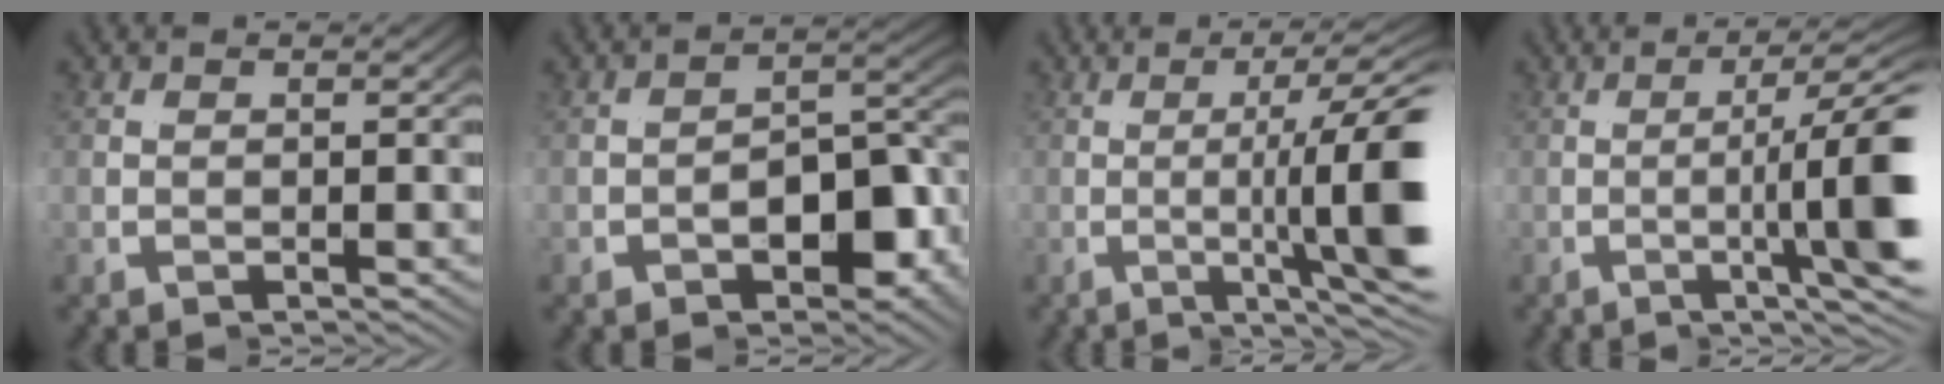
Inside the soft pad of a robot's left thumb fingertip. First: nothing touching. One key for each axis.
{"total": 6.8, "fx": -2.7, "fy": 3.2, "fz": 5.4, "tx": -0.098, "ty": -0.019, "tz": -0.025}
{"total": 8.7, "fx": 0.0, "fy": -3.6, "fz": 7.9, "tx": -0.094, "ty": 0.055, "tz": -0.027}
{"total": 7.7, "fx": 0.2, "fy": -3.4, "fz": 6.9, "tx": -0.076, "ty": 0.055, "tz": -0.029}